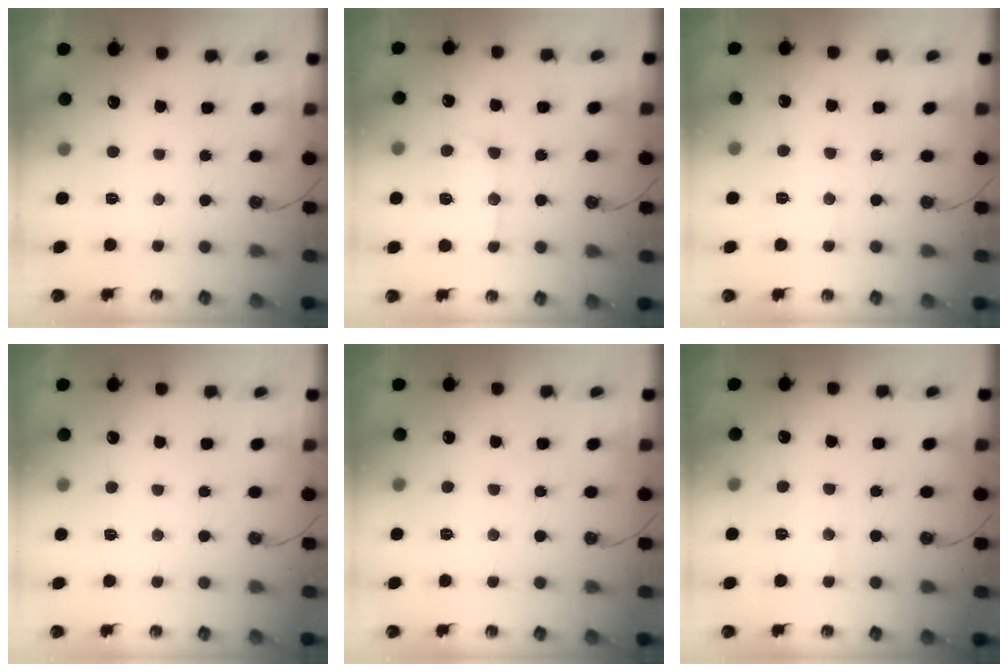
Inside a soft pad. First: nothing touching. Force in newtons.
{"total": 13.1, "press": 13.1, "slide": 1.2}
{"total": 5.5, "press": 5.5, "slide": 0.5}
{"total": 2.9, "press": 2.9, "slide": 0.4}
{"total": 3.3, "press": 3.2, "slide": 0.6}
{"total": 4.8, "press": 4.7, "slide": 0.6}